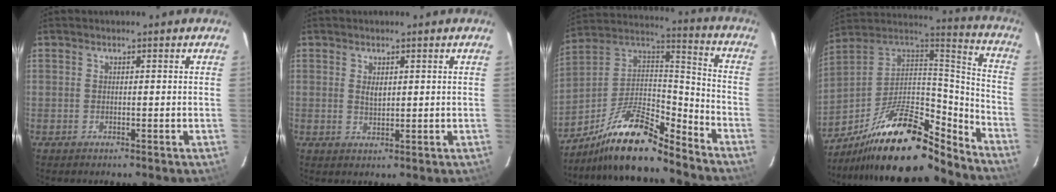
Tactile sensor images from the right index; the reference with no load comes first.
{"total": 2.0, "force": [0.7, 1.0, 1.6], "torque": [-0.027, -0.001, 0.015]}
{"total": 16.8, "force": [-13.0, 4.1, 9.8], "torque": [-0.201, 0.009, -0.241]}
{"total": 23.3, "force": [-16.6, 6.9, 14.8], "torque": [-0.257, 0.001, -0.281]}